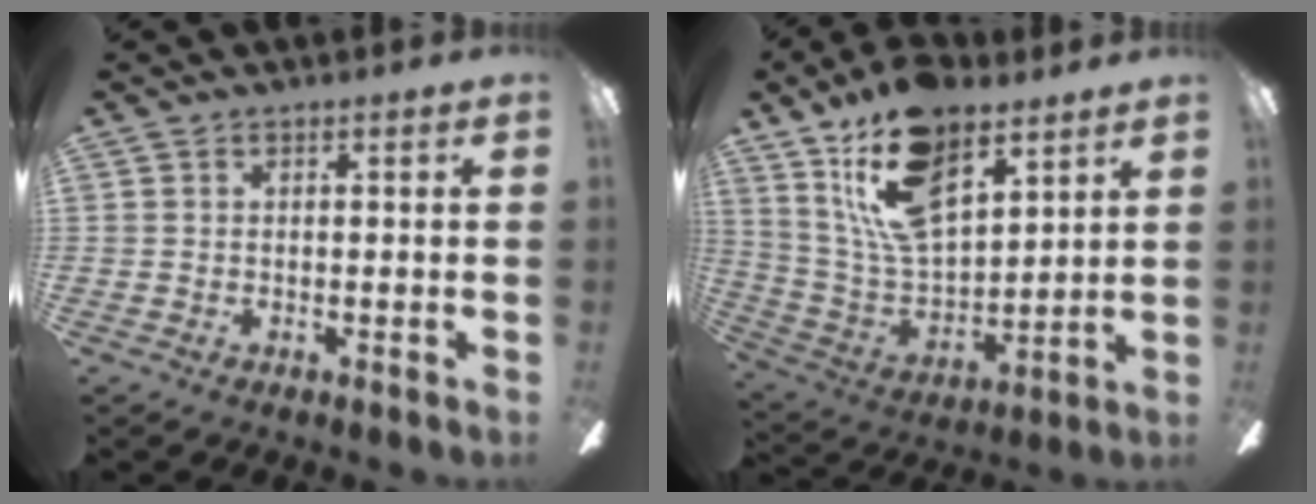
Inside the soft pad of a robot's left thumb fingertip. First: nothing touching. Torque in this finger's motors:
{"motor_torque": [0.41, 0.51, 1.29, -1.48, 0.18]}